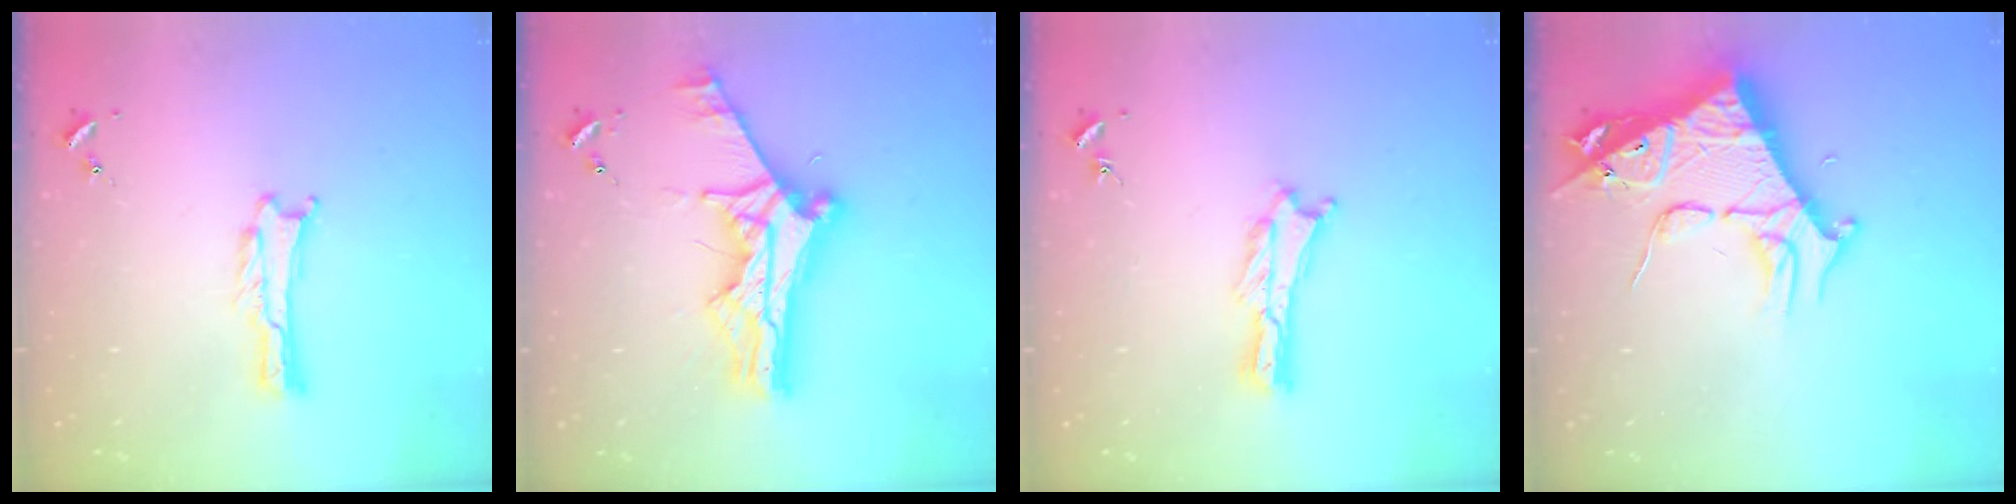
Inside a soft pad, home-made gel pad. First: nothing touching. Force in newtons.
{"total": 11.4, "press": 11.4, "slide": 1.1}
{"total": 0.9, "press": 0.9, "slide": 0.2}
{"total": 10.3, "press": 10.2, "slide": 1.3}